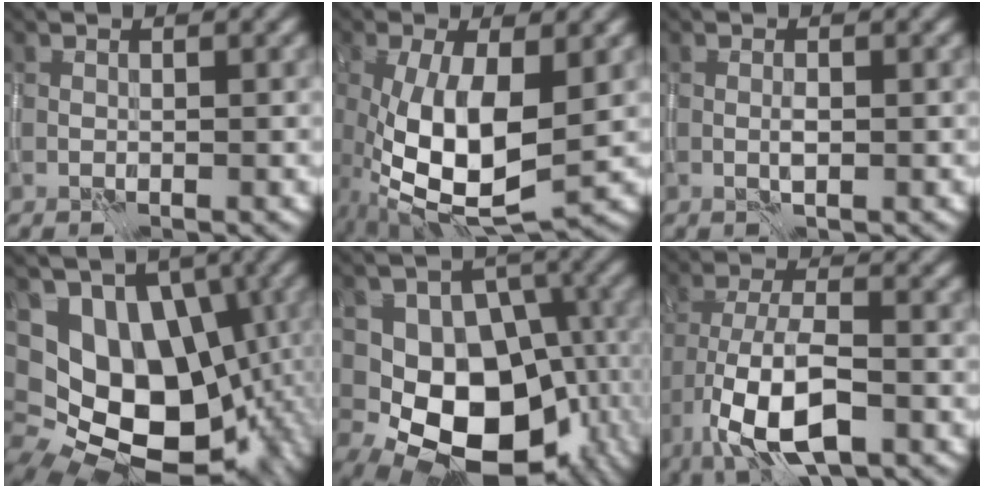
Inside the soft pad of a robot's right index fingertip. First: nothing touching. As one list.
[{"total": 9.6, "force": [-1.2, 3.8, 8.7], "torque": [-0.181, -0.015, -0.018]}, {"total": 0.8, "force": [-0.2, 0.2, 0.8], "torque": [-0.018, 0.000, -0.004]}, {"total": 15.4, "force": [-0.5, 11.5, 10.2], "torque": [-0.132, -0.014, 0.018]}, {"total": 15.0, "force": [-3.6, 11.1, 9.4], "torque": [-0.109, -0.002, -0.066]}, {"total": 8.6, "force": [-4.2, 3.3, 6.7], "torque": [-0.135, -0.005, -0.080]}]